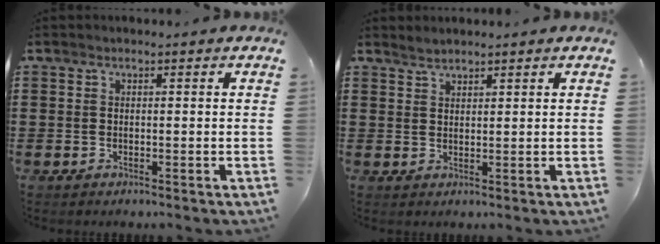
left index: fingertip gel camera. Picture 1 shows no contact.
{"total": 1.3, "force": [1.3, 0.2, 0.1], "torque": [-0.004, 0.001, 0.027]}